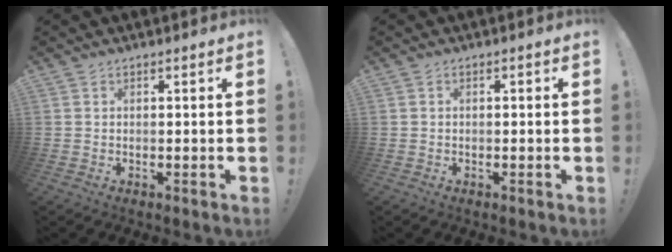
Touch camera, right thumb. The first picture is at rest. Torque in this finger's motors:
{"motor_torque": [0.01, 0.20, 0.05, -0.11, 0.00]}